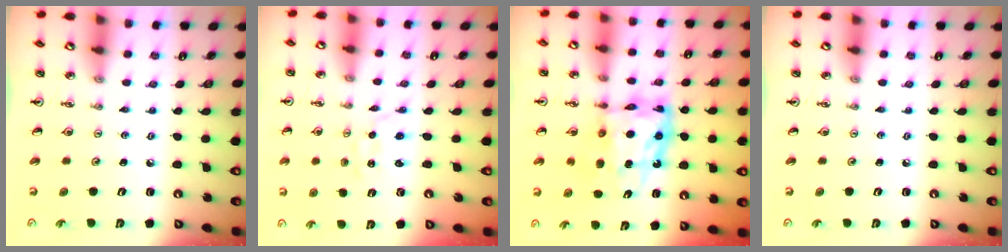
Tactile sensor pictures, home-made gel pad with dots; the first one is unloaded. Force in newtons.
{"total": 0.0}
{"total": 12.2, "press": 12.1, "slide": 1.2}
{"total": 0.0}